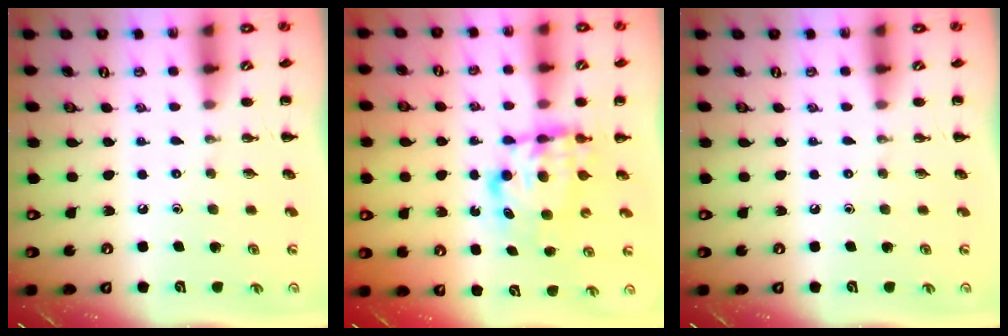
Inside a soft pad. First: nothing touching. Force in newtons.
{"total": 6.9, "press": 6.8, "slide": 1.1}
{"total": 0.0}